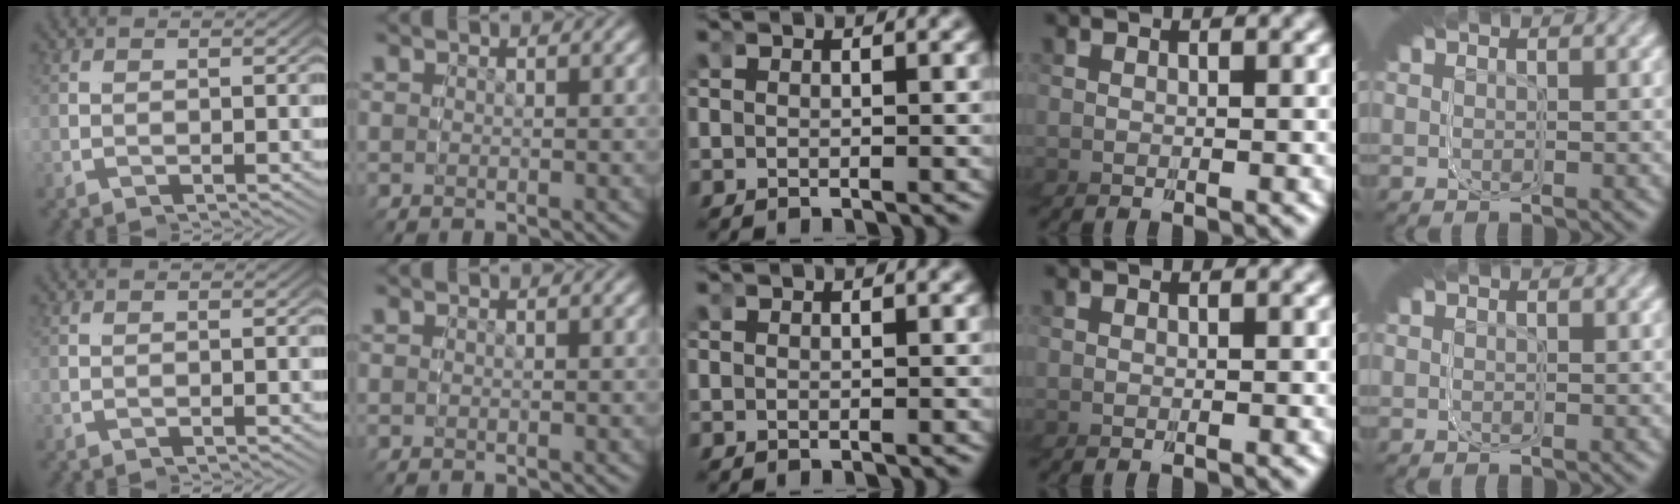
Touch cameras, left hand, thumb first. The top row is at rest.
{}